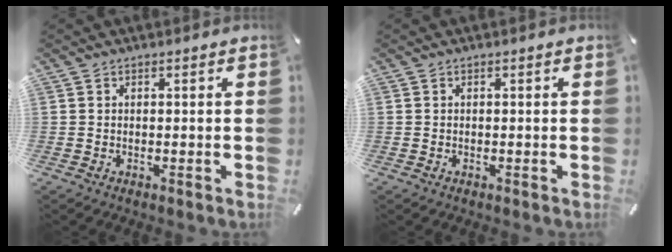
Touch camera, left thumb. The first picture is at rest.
{"total": 0.0}